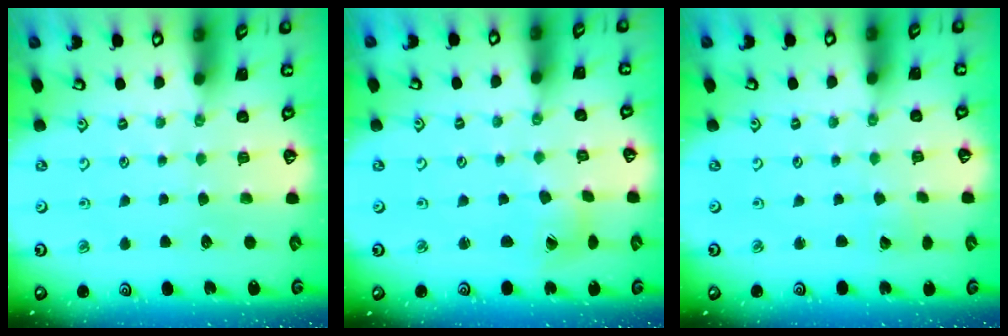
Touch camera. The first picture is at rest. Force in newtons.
{"total": 3.0, "press": 3.0, "slide": 0.4}
{"total": 1.6, "press": 1.6, "slide": 0.0}